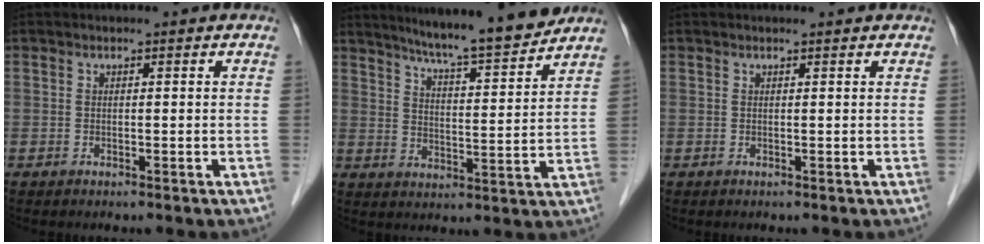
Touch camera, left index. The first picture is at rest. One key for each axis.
{"total": 12.6, "fx": 11.4, "fy": -0.5, "fz": 5.5, "tx": -0.087, "ty": -0.005, "tz": 0.166}
{"total": 1.0, "fx": 1.0, "fy": 0.0, "fz": 0.1, "tx": -0.010, "ty": 0.004, "tz": 0.012}